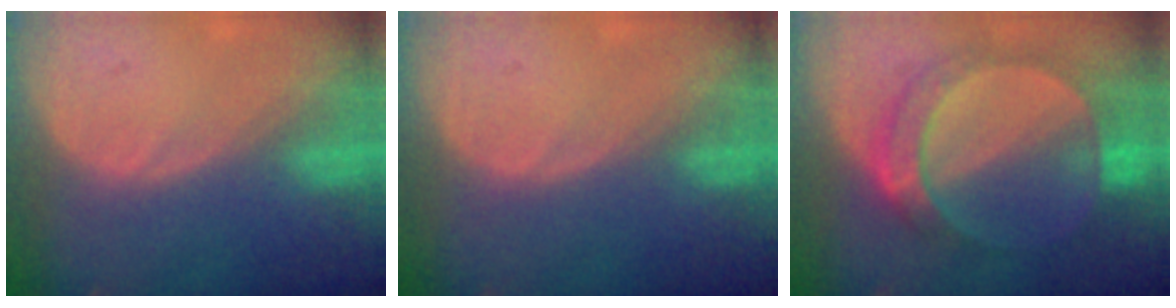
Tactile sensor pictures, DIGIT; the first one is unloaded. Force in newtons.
{"total": 0.0}
{"total": 7.8, "press": 7.5, "slide": 2.0}